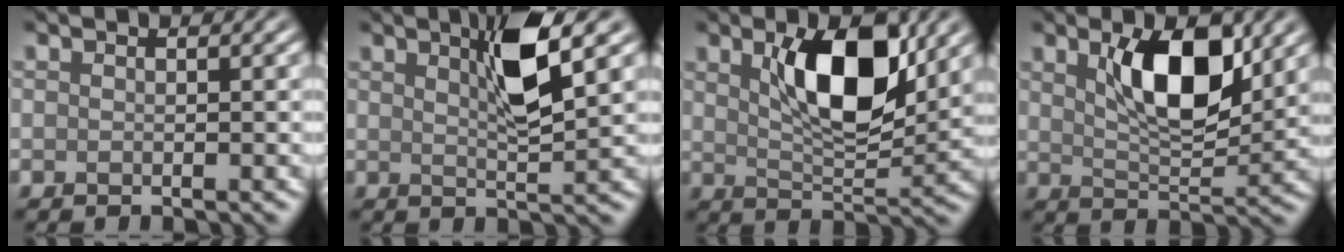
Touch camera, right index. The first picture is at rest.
{"total": 5.1, "force": [2.2, 1.0, 4.5], "torque": [-0.076, 0.003, 0.032]}
{"total": 7.7, "force": [2.8, 3.2, 6.4], "torque": [-0.107, 0.000, 0.047]}
{"total": 6.9, "force": [2.7, 2.9, 5.7], "torque": [-0.097, -0.001, 0.045]}